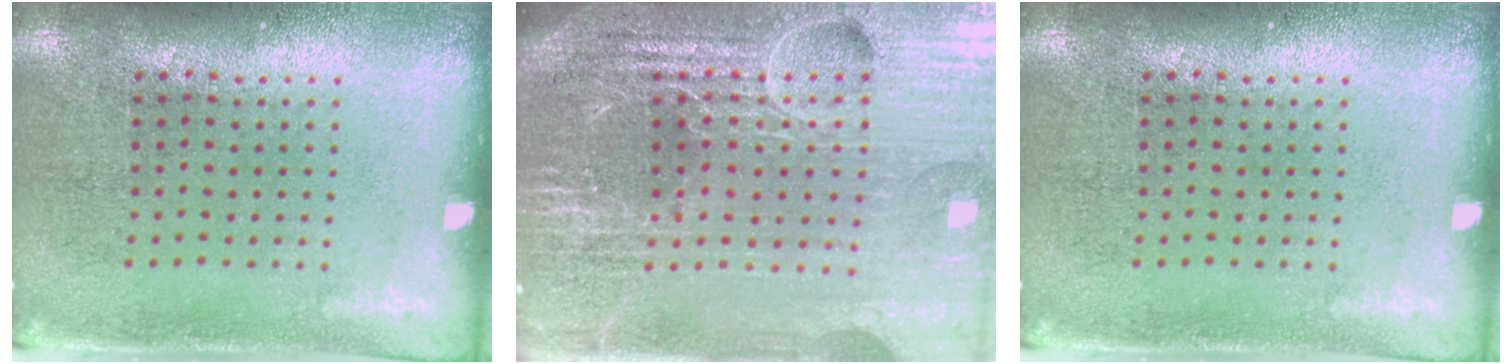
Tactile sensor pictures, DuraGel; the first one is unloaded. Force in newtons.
{"total": 6.4, "press": 5.6, "slide": 3.0}
{"total": 0.0}